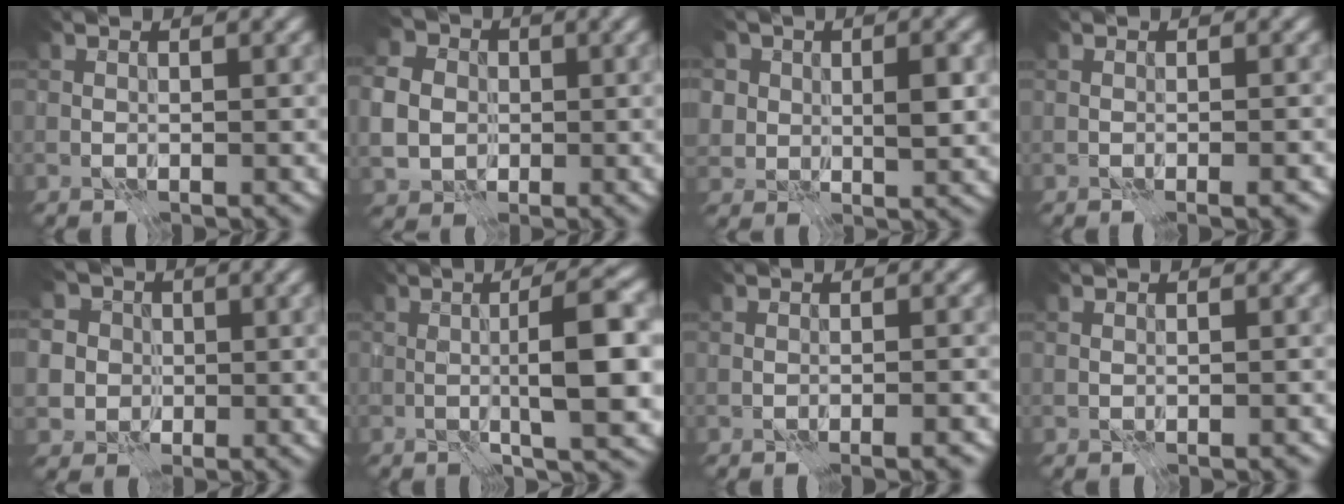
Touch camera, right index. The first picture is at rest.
{"total": 5.1, "force": [-0.3, 4.5, 2.4], "torque": [-0.059, 0.004, -0.012]}
{"total": 3.8, "force": [0.6, 2.8, 2.6], "torque": [-0.043, -0.008, 0.008]}
{"total": 1.3, "force": [-0.7, 0.1, 1.1], "torque": [-0.014, -0.006, -0.008]}
{"total": 5.8, "force": [1.2, 5.4, 1.8], "torque": [-0.034, 0.024, 0.003]}
{"total": 7.1, "force": [-0.4, 0.7, 7.0], "torque": [-0.106, 0.009, -0.009]}
{"total": 1.5, "force": [-0.9, 0.0, 1.1], "torque": [-0.015, -0.003, -0.012]}
{"total": 0.6, "force": [-0.4, 0.2, 0.5], "torque": [-0.007, -0.003, -0.004]}